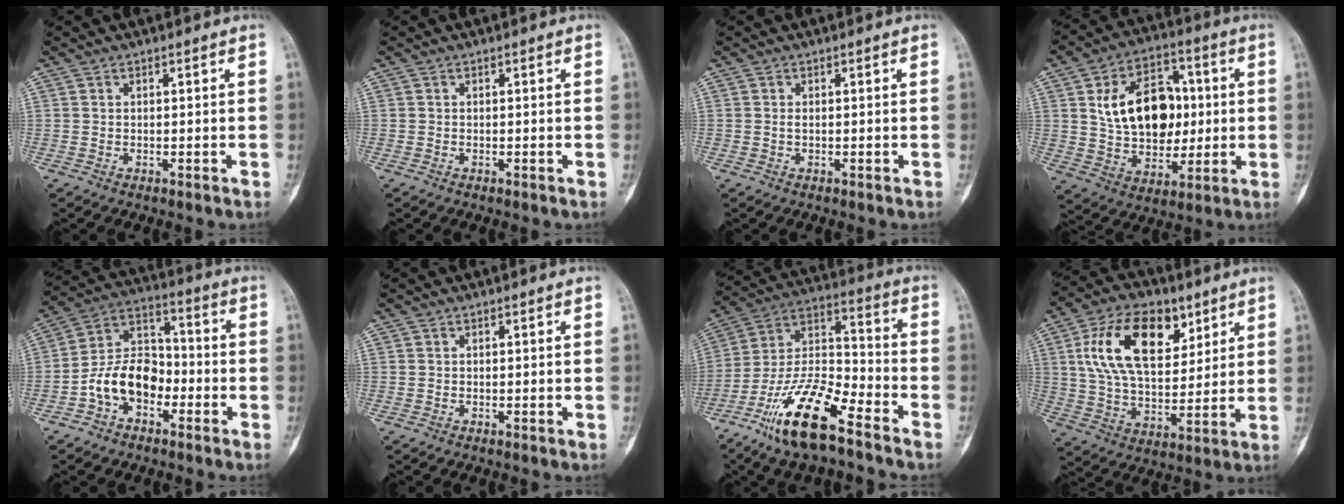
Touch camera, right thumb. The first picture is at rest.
{"total": 0.0}
{"total": 0.6, "force": [-0.2, 0.3, 0.5], "torque": [-0.013, -0.001, -0.003]}
{"total": 18.2, "force": [2.5, 12.4, 13.0], "torque": [-0.168, 0.009, 0.047]}
{"total": 11.6, "force": [-4.3, 7.8, 7.5], "torque": [-0.118, 0.052, -0.087]}
{"total": 0.0}
{"total": 17.6, "force": [-11.4, 5.1, 12.3], "torque": [-0.226, 0.070, -0.215]}
{"total": 18.5, "force": [7.4, 10.5, 13.2], "torque": [-0.205, -0.019, 0.134]}